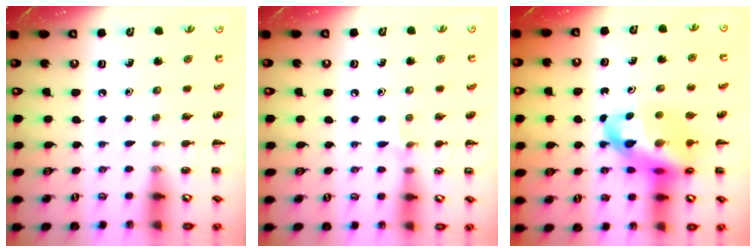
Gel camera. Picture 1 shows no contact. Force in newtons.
{"total": 4.3, "press": 4.2, "slide": 1.2}
{"total": 15.8, "press": 15.2, "slide": 4.0}